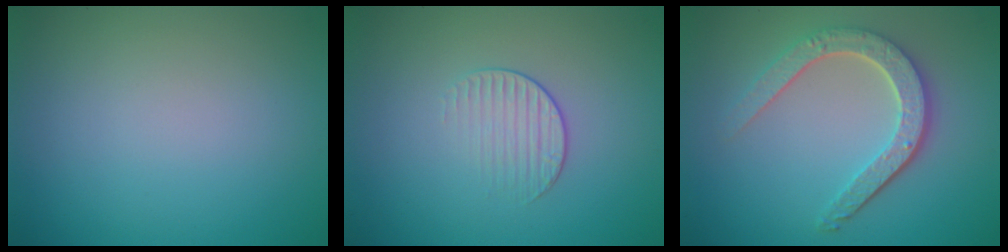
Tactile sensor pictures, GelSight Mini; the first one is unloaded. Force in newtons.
{"total": 1.7, "press": 1.0, "slide": 1.4}
{"total": 4.8, "press": 3.7, "slide": 3.1}